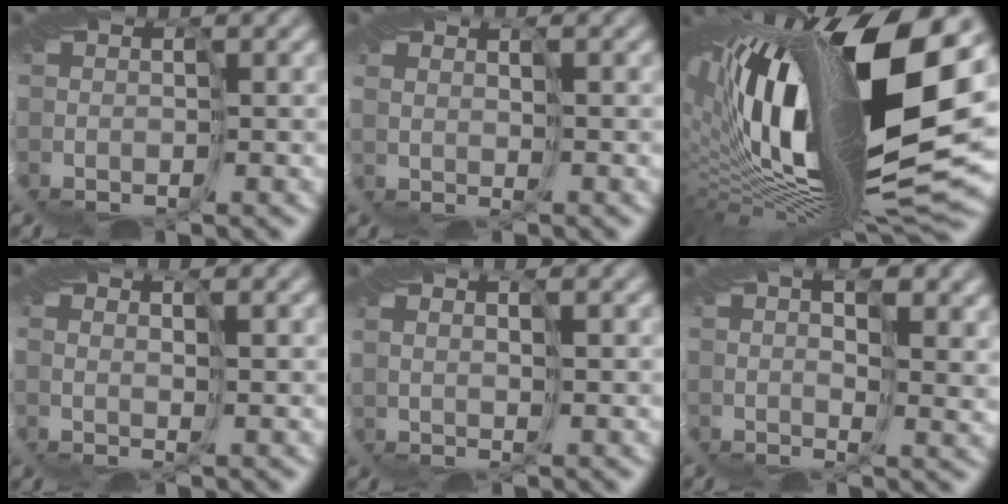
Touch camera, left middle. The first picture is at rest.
{"total": 2.5, "force": [1.9, -1.0, -1.3], "torque": [0.017, 0.004, 0.030]}
{"total": 18.6, "force": [2.2, 7.4, 16.9], "torque": [-0.326, -0.038, 0.038]}
{"total": 2.0, "force": [1.9, -0.3, -0.1], "torque": [0.011, 0.016, 0.018]}
{"total": 2.6, "force": [2.6, -0.3, -0.2], "torque": [0.002, 0.015, 0.031]}
{"total": 4.1, "force": [2.5, 1.1, 3.1], "torque": [-0.039, 0.010, 0.035]}